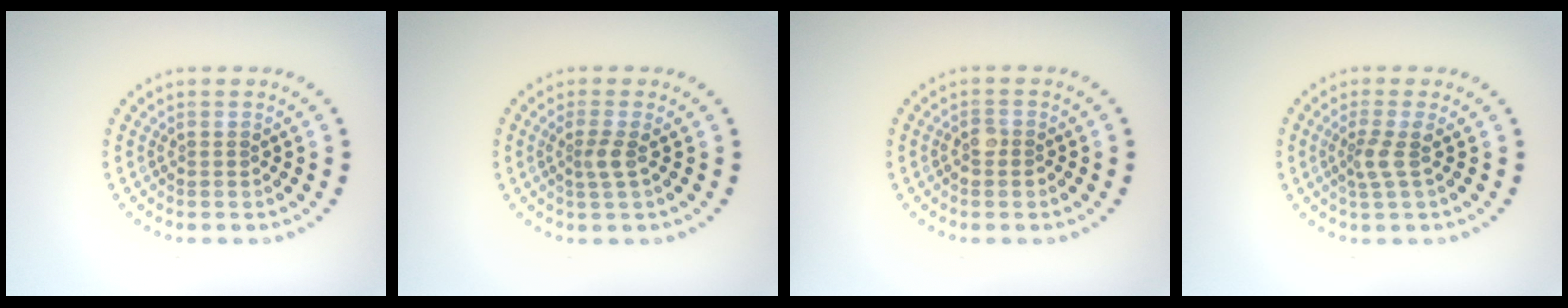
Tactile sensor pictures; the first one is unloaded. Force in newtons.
{"total": 1.6, "press": 1.2, "slide": 1.1}
{"total": 1.4, "press": 1.3, "slide": 0.5}
{"total": 1.9, "press": 1.3, "slide": 1.4}